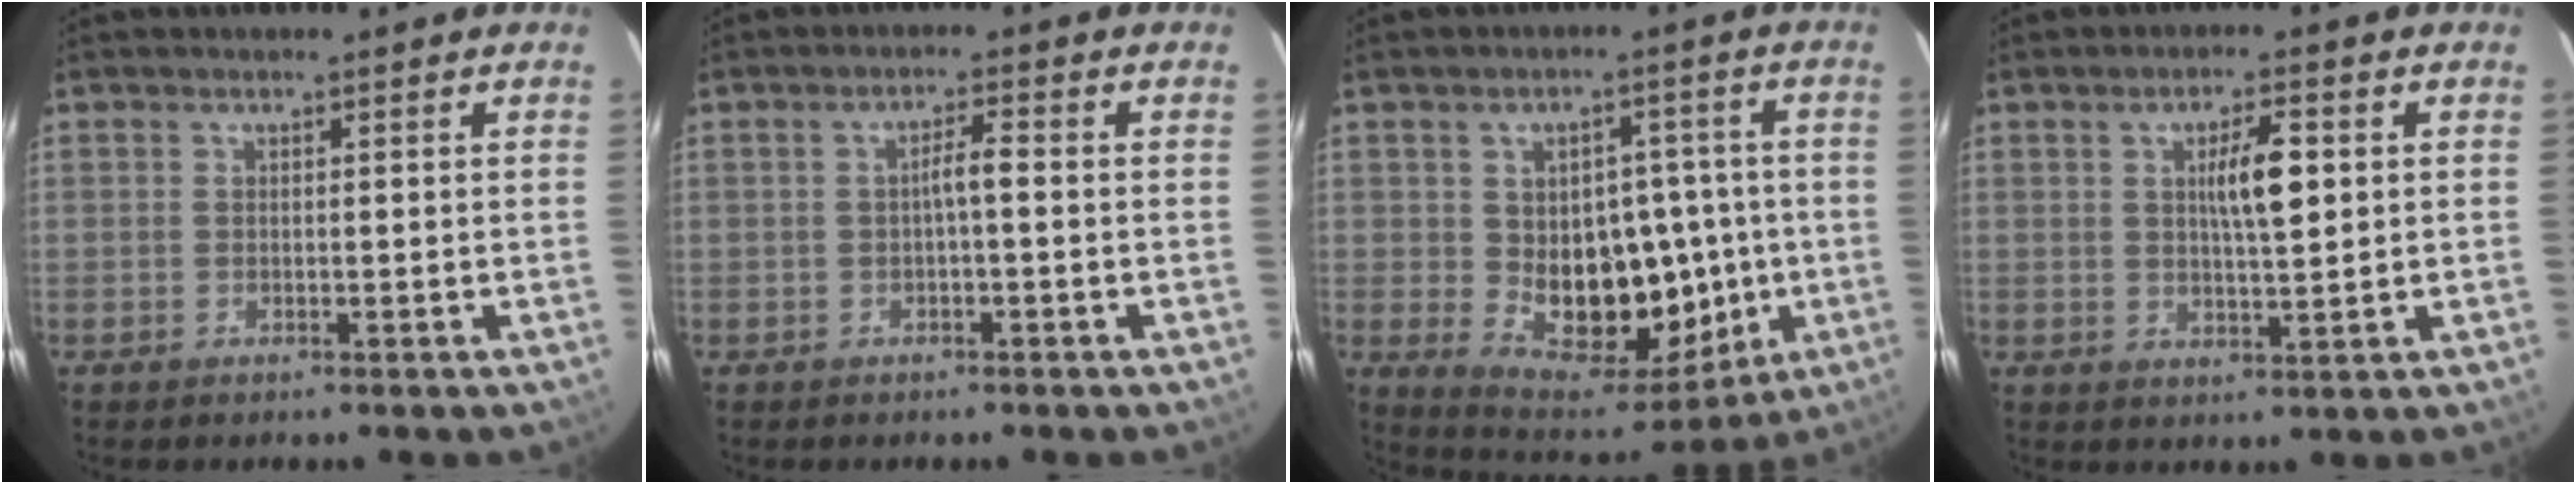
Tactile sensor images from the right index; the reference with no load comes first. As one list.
[{"total": 2.4, "force": [-0.3, 0.2, 2.3], "torque": [-0.037, 0.005, -0.006]}, {"total": 14.8, "force": [-1.3, 8.7, 11.9], "torque": [-0.170, 0.015, 0.006]}, {"total": 5.8, "force": [1.2, 1.0, 5.6], "torque": [-0.095, 0.005, 0.023]}]